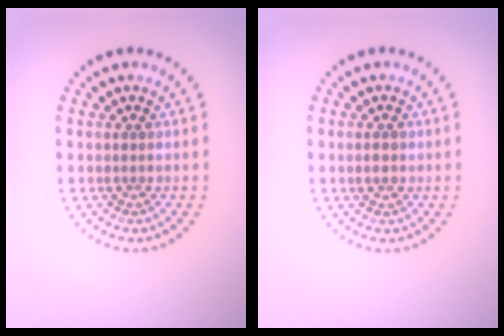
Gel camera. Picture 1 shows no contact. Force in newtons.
{"total": 1.2, "press": 1.2, "slide": 0.0}